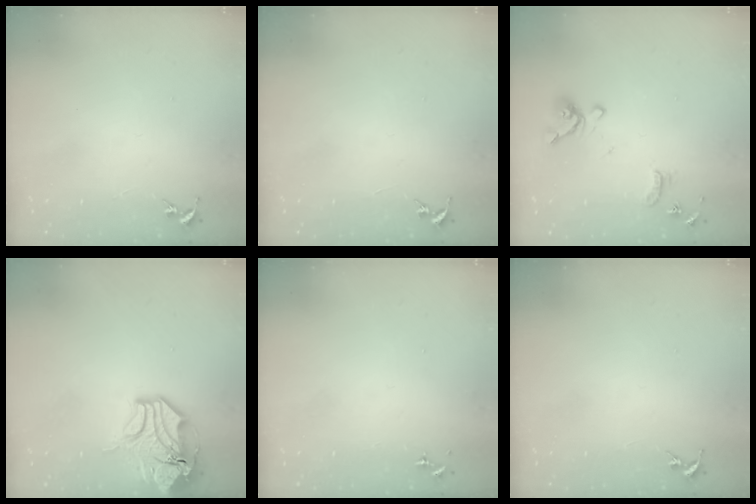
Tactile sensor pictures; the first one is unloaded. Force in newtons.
{"total": 0.0}
{"total": 12.8, "press": 12.7, "slide": 1.4}
{"total": 15.1, "press": 14.9, "slide": 2.5}
{"total": 0.0}
{"total": 0.0}